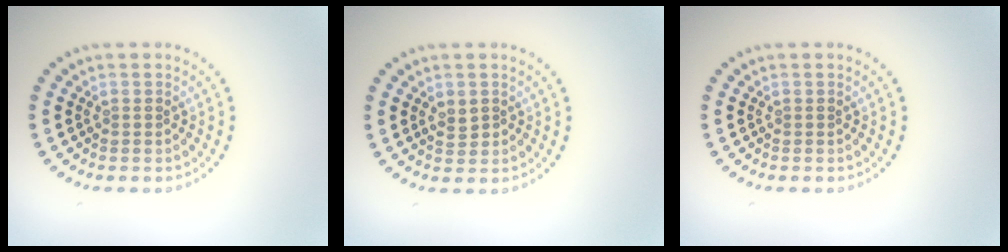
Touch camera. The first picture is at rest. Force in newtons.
{"total": 1.5, "press": 1.4, "slide": 0.4}
{"total": 0.0}